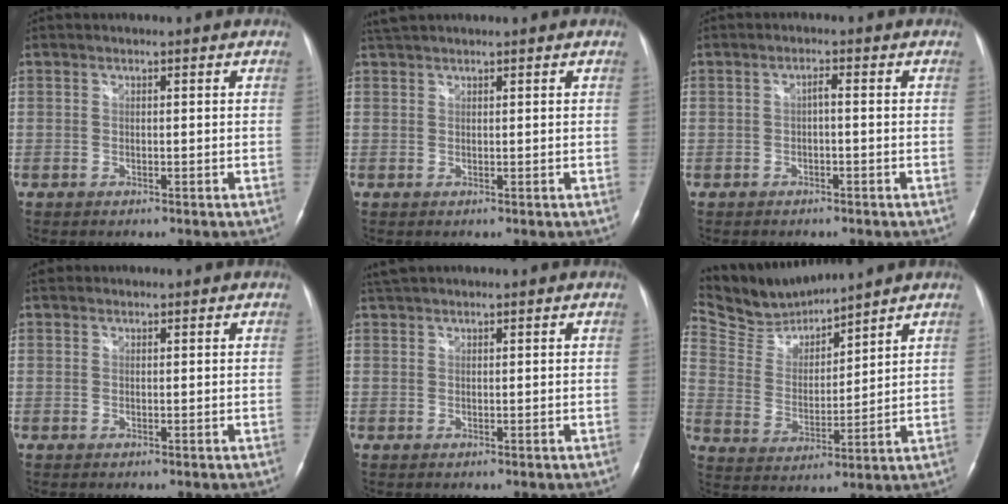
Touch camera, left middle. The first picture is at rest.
{"total": 2.7, "force": [2.5, 0.3, 0.9], "torque": [-0.022, 0.024, 0.049]}
{"total": 1.3, "force": [-0.2, 0.2, 1.3], "torque": [-0.023, 0.003, -0.005]}
{"total": 1.0, "force": [0.7, 0.6, 0.0], "torque": [0.000, 0.012, 0.010]}
{"total": 2.6, "force": [2.4, 0.4, 1.0], "torque": [-0.023, 0.025, 0.048]}
{"total": 10.0, "force": [9.9, 0.6, 1.5], "torque": [-0.052, 0.009, 0.210]}